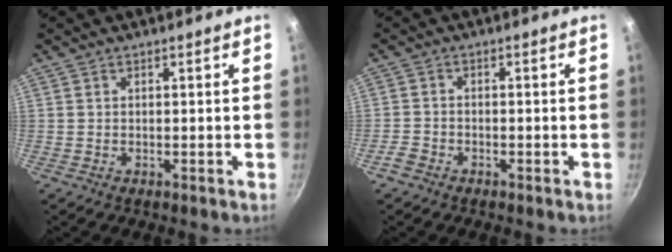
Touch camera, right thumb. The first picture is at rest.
{"total": 2.4, "force": [-1.8, 1.4, 0.9], "torque": [-0.027, 0.015, -0.038]}